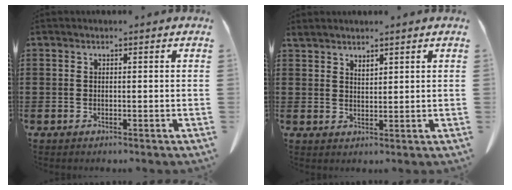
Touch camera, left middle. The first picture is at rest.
{"total": 1.8, "force": [1.8, 0.2, 0.1], "torque": [-0.005, 0.001, 0.034]}